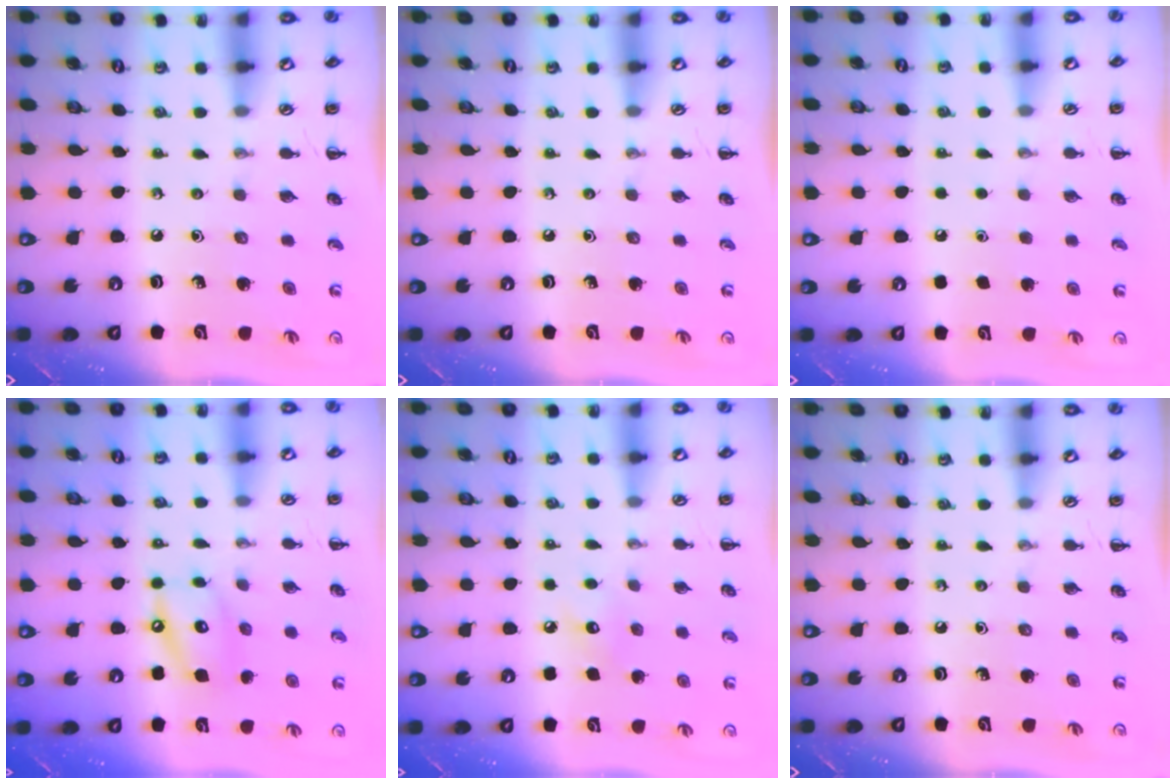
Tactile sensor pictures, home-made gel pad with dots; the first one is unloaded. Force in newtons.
{"total": 0.0}
{"total": 1.7, "press": 1.7, "slide": 0.1}
{"total": 11.0, "press": 10.8, "slide": 2.4}
{"total": 5.5, "press": 5.4, "slide": 1.4}
{"total": 0.0}